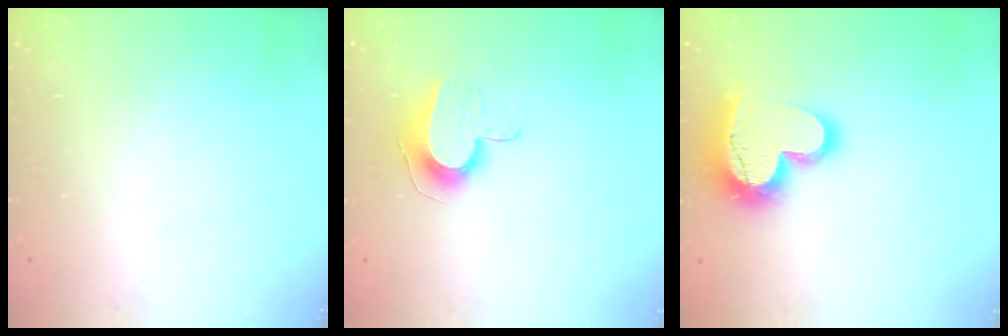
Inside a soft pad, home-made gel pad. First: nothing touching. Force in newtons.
{"total": 9.4, "press": 9.4, "slide": 0.6}
{"total": 18.5, "press": 18.4, "slide": 1.6}